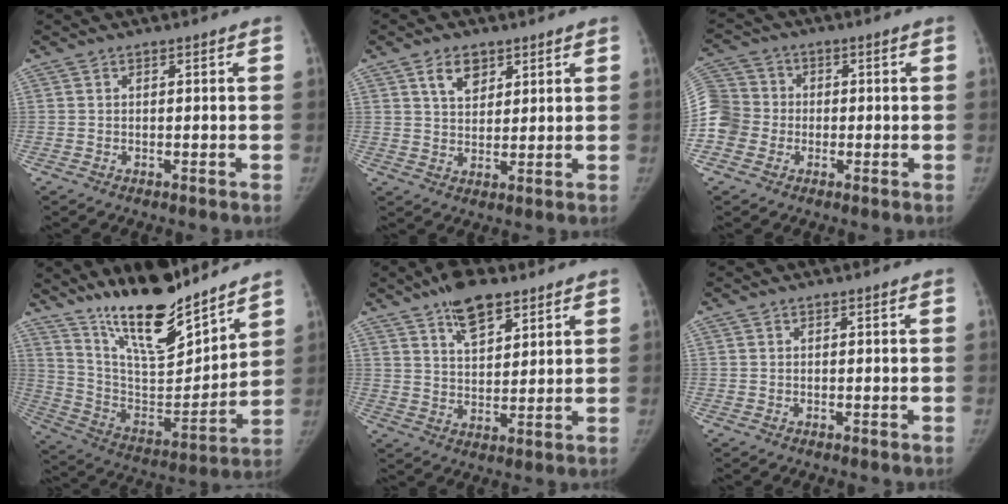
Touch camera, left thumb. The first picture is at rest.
{"total": 5.4, "force": [3.1, 3.4, 2.9], "torque": [-0.024, -0.020, 0.055]}
{"total": 11.5, "force": [-2.0, 10.5, 4.2], "torque": [-0.091, 0.033, -0.040]}
{"total": 21.0, "force": [16.8, 5.8, 11.1], "torque": [-0.144, -0.108, 0.293]}
{"total": 9.6, "force": [6.3, 4.3, 5.8], "torque": [-0.070, -0.032, 0.107]}
{"total": 0.0}